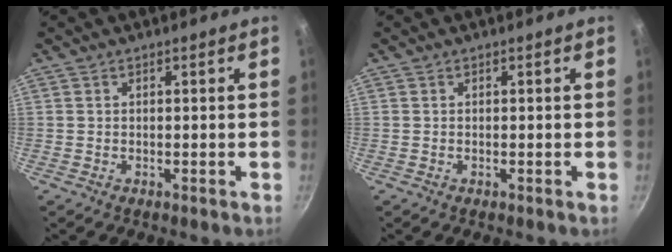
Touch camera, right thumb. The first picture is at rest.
{"total": 0.0}